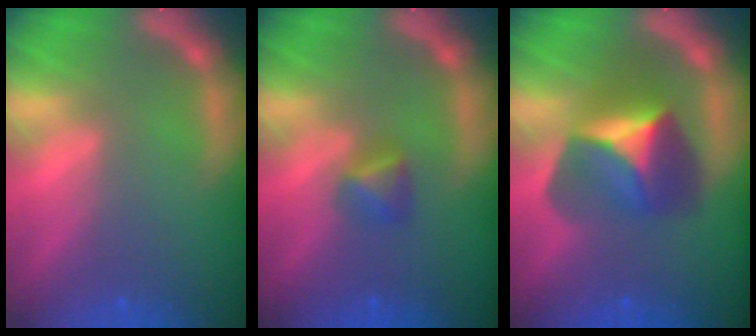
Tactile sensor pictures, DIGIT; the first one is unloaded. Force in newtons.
{"total": 1.9}
{"total": 6.4}